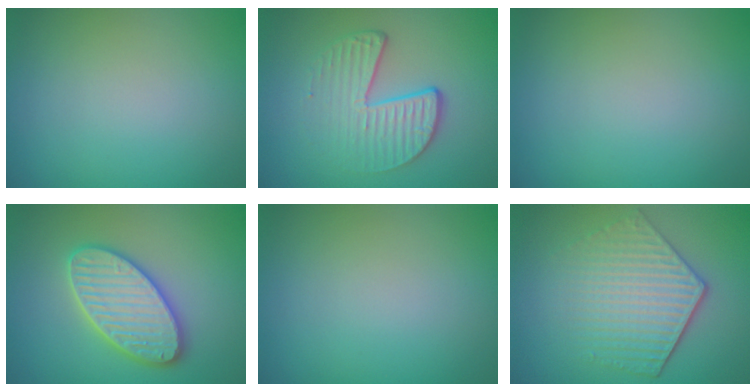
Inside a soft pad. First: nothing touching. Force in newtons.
{"total": 4.7, "press": 3.0, "slide": 3.6}
{"total": 0.0}
{"total": 5.3, "press": 5.3, "slide": 0.7}
{"total": 0.0}
{"total": 5.3, "press": 4.1, "slide": 3.3}